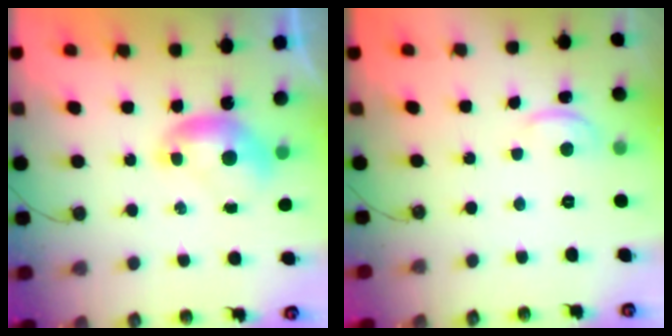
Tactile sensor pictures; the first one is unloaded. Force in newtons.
{"total": 0.7, "press": 0.6, "slide": 0.5}